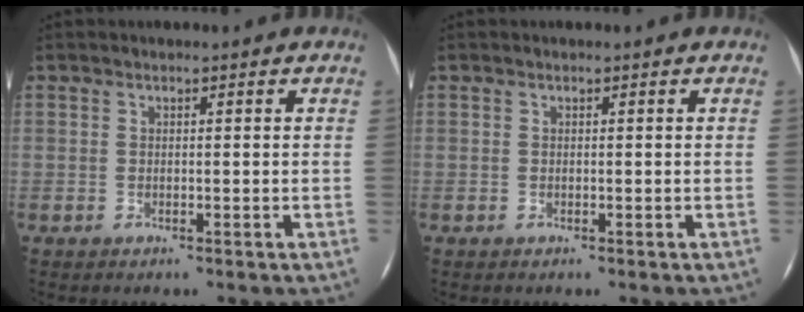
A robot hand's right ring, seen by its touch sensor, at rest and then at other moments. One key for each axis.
{"total": 0.0}